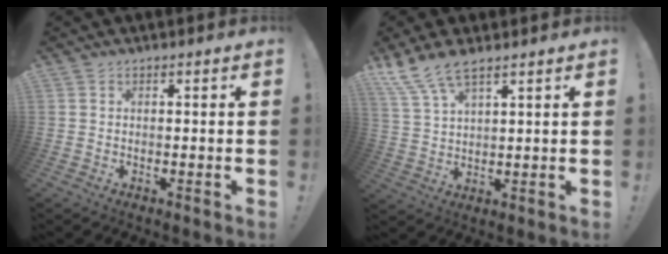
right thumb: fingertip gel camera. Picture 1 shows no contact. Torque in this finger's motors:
{"motor_torque": [0.04, 0.17, 0.82, 0.73, 0.20]}